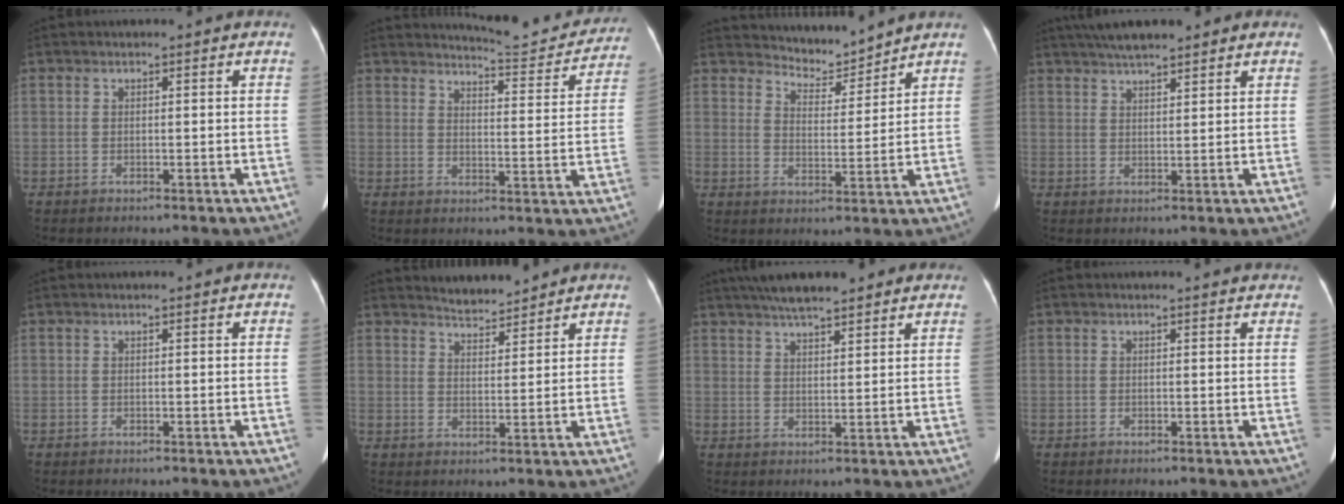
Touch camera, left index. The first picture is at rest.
{"total": 11.9, "force": [11.7, 1.1, 1.7], "torque": [-0.016, -0.034, 0.139]}
{"total": 5.6, "force": [5.6, 0.5, -0.4], "torque": [0.001, -0.005, 0.094]}
{"total": 8.2, "force": [6.8, 1.5, 4.3], "torque": [-0.062, 0.028, 0.110]}
{"total": 0.0}
{"total": 4.7, "force": [4.7, 0.7, 0.5], "torque": [-0.012, 0.008, 0.077]}
{"total": 10.2, "force": [8.6, 1.7, 5.3], "torque": [-0.080, 0.028, 0.132]}
{"total": 2.0, "force": [2.0, 0.5, 0.3], "torque": [-0.013, 0.007, 0.013]}